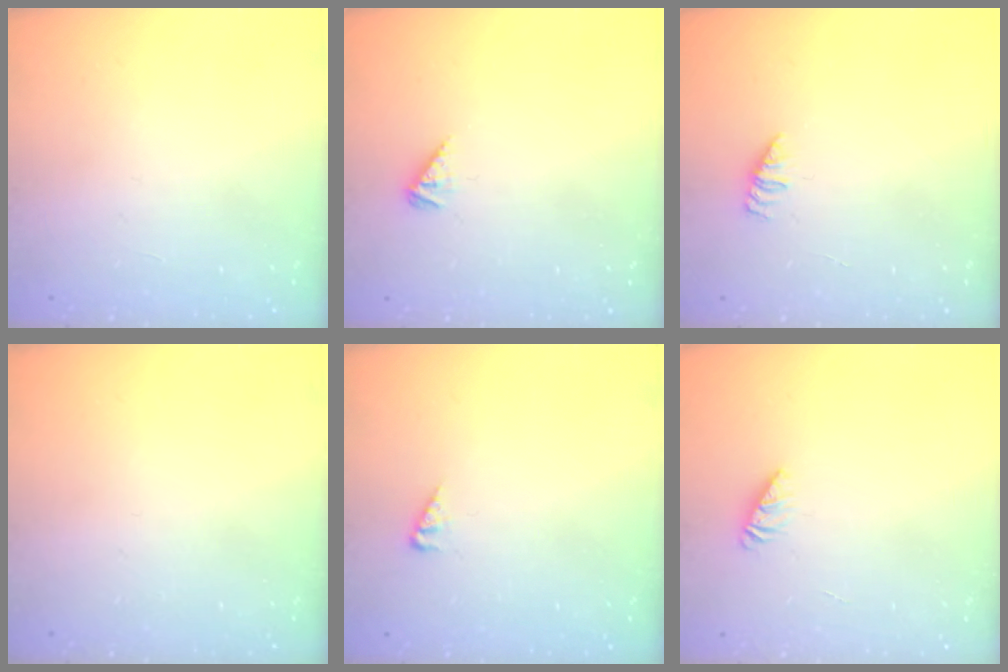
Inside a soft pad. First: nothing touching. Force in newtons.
{"total": 2.2, "press": 2.2, "slide": 0.4}
{"total": 1.4, "press": 1.3, "slide": 0.3}
{"total": 0.0}
{"total": 2.9, "press": 2.9, "slide": 0.4}
{"total": 1.8, "press": 1.8, "slide": 0.2}